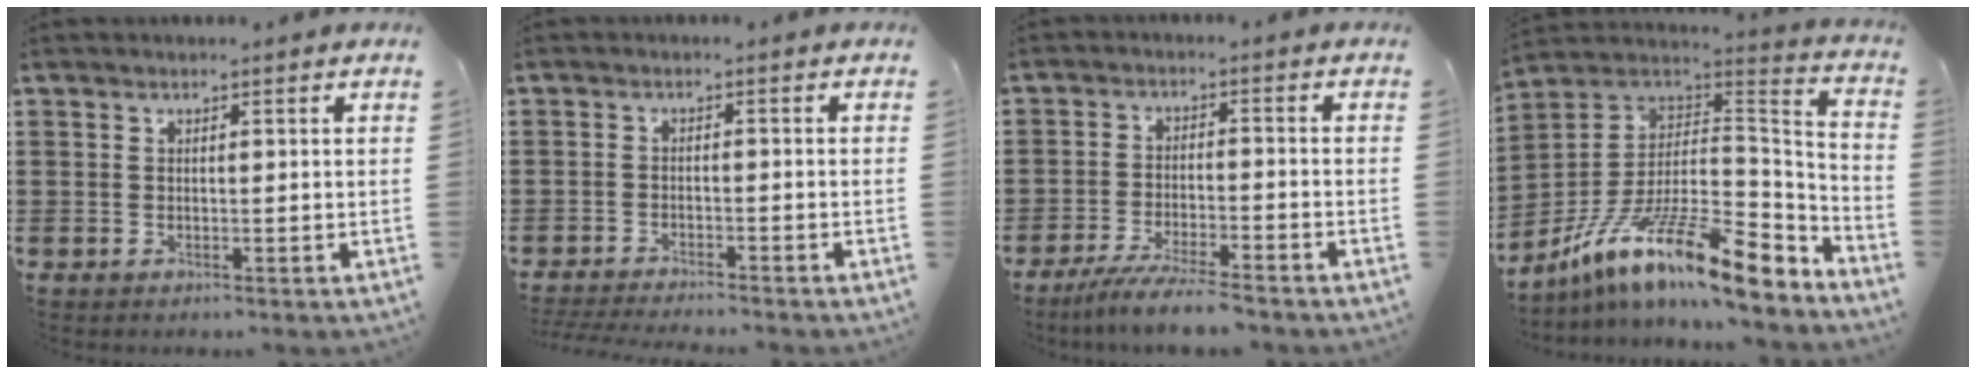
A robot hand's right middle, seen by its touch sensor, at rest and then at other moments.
{"total": 2.6, "force": [-2.6, -0.1, 0.3], "torque": [-0.006, 0.000, -0.054]}
{"total": 5.6, "force": [-5.2, 0.1, 2.1], "torque": [-0.047, -0.011, -0.099]}
{"total": 17.6, "force": [-10.7, 4.5, 13.2], "torque": [-0.255, 0.021, -0.188]}